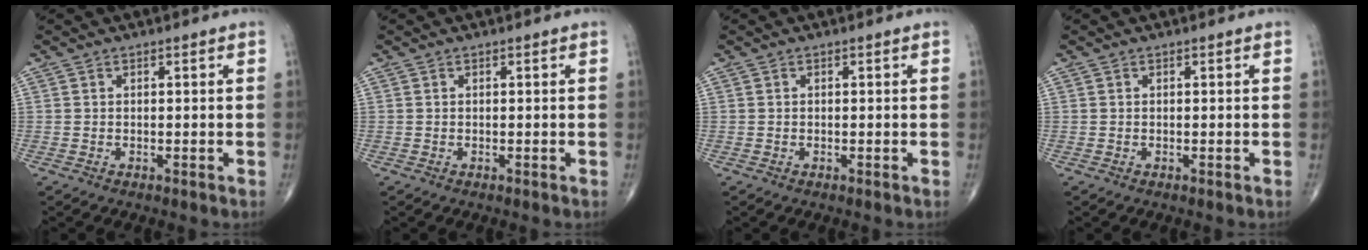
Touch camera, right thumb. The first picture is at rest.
{"total": 0.0}
{"total": 0.0}
{"total": 0.0}